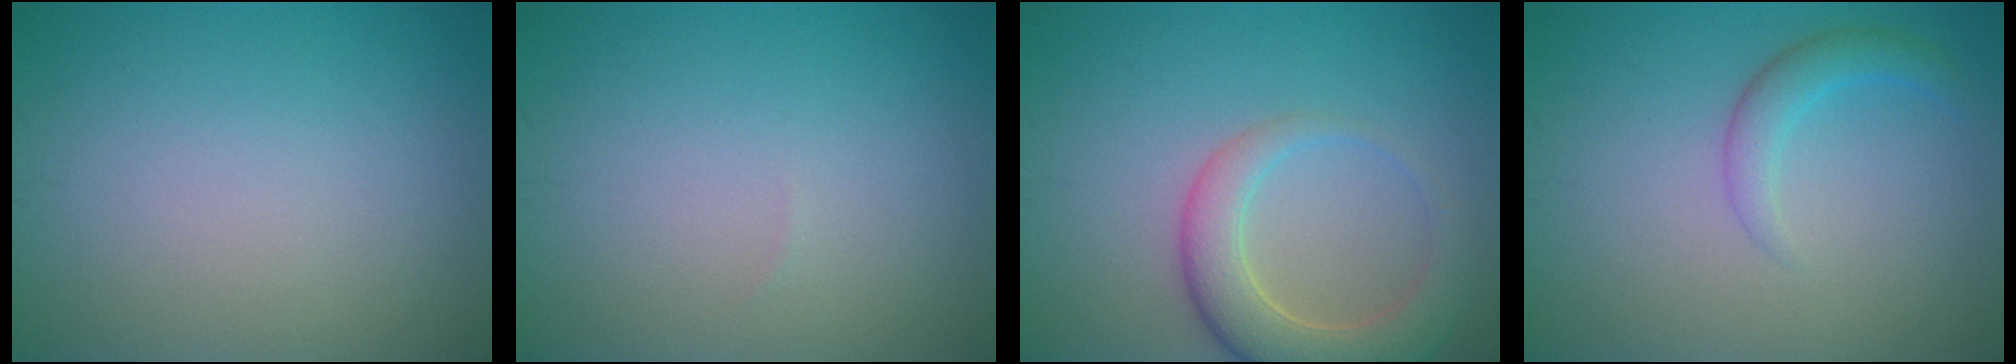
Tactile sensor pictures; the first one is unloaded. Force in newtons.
{"total": 0.0}
{"total": 5.4, "press": 5.3, "slide": 0.8}
{"total": 2.2, "press": 2.2, "slide": 0.0}